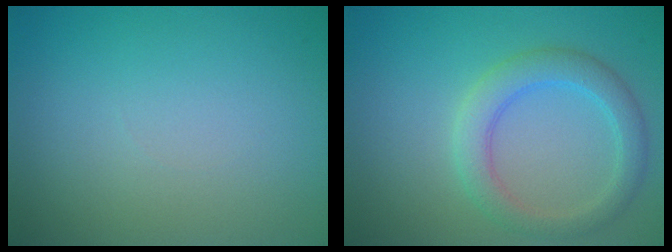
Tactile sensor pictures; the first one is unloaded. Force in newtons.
{"total": 3.4, "press": 3.4, "slide": 0.1}